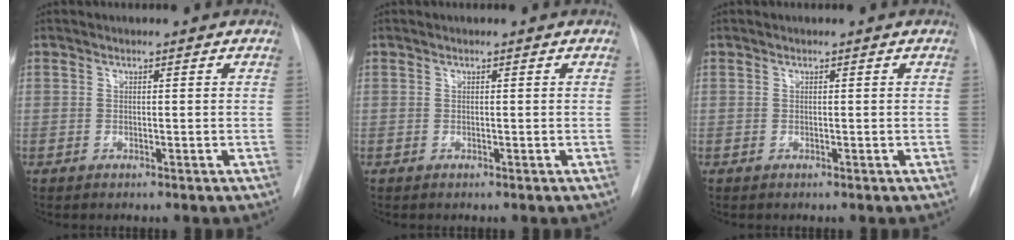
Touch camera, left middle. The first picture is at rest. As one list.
[{"total": 0.0}, {"total": 0.0}]